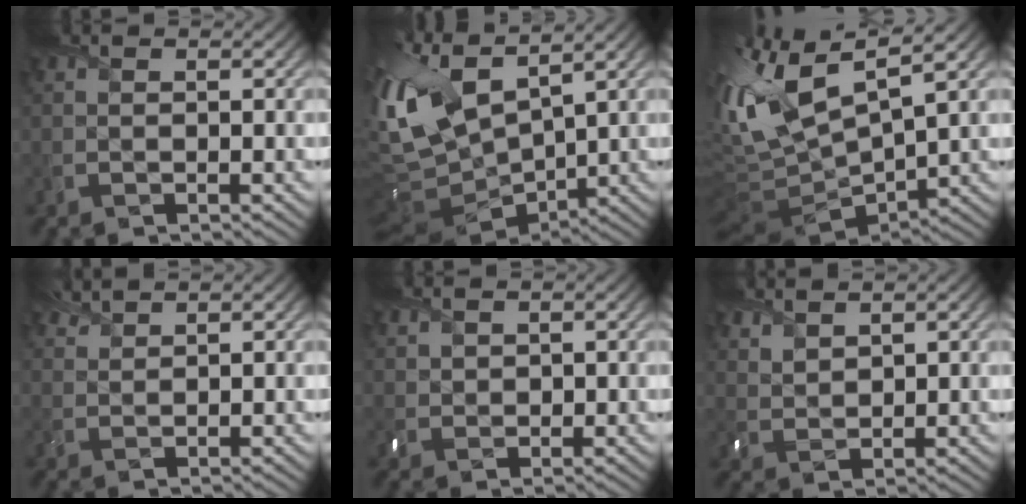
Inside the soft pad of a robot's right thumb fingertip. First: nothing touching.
{"total": 13.5, "force": [4.1, 6.5, 11.0], "torque": [-0.275, 0.005, 0.089]}
{"total": 13.2, "force": [3.3, 5.1, 11.7], "torque": [-0.281, 0.008, 0.067]}
{"total": 2.2, "force": [2.1, 0.3, 0.6], "torque": [-0.020, 0.004, 0.047]}
{"total": 1.9, "force": [1.2, 1.3, 0.6], "torque": [-0.019, 0.000, 0.028]}
{"total": 3.7, "force": [3.0, 1.4, 1.6], "torque": [-0.043, -0.001, 0.069]}